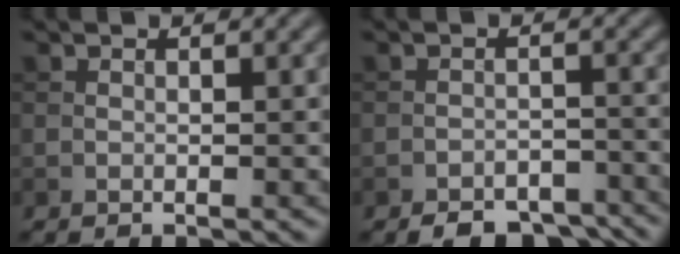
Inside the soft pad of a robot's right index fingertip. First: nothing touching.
{"total": 4.5, "force": [-3.9, 1.9, 1.5], "torque": [-0.015, -0.004, -0.060]}